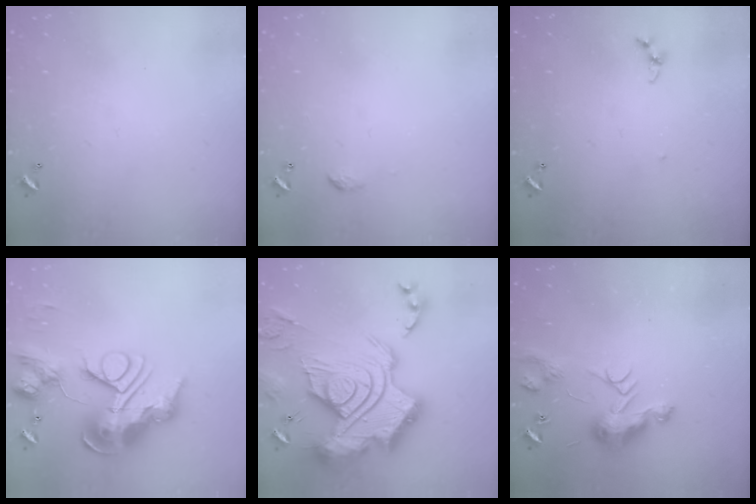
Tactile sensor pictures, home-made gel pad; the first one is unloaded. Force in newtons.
{"total": 3.4, "press": 3.4, "slide": 0.5}
{"total": 3.5, "press": 3.4, "slide": 0.4}
{"total": 0.9, "press": 0.9, "slide": 0.0}
{"total": 3.9, "press": 3.0, "slide": 2.5}
{"total": 8.8, "press": 8.8, "slide": 0.0}